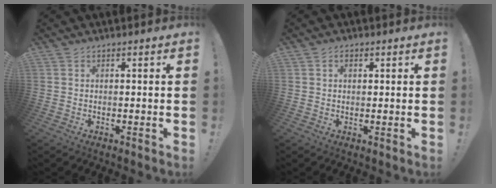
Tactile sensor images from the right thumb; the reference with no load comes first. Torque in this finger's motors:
{"motor_torque": [0.26, 0.08, -0.03, -0.01, 0.06]}